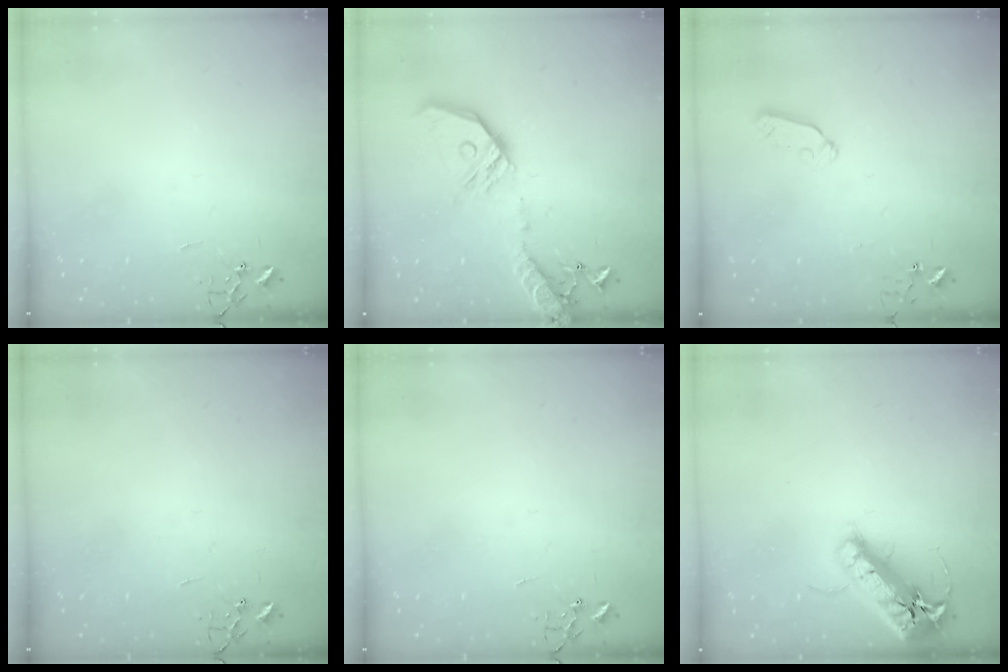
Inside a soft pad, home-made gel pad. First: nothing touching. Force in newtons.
{"total": 18.2, "press": 17.9, "slide": 3.1}
{"total": 3.7, "press": 3.6, "slide": 0.5}
{"total": 0.0}
{"total": 0.0}
{"total": 18.8, "press": 18.4, "slide": 3.8}